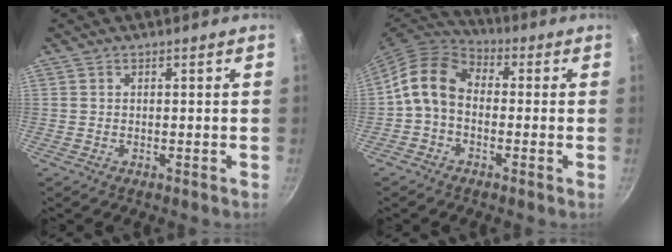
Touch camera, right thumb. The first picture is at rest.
{"total": 10.0, "force": [-1.0, 7.6, 6.5], "torque": [-0.107, 0.036, -0.040]}